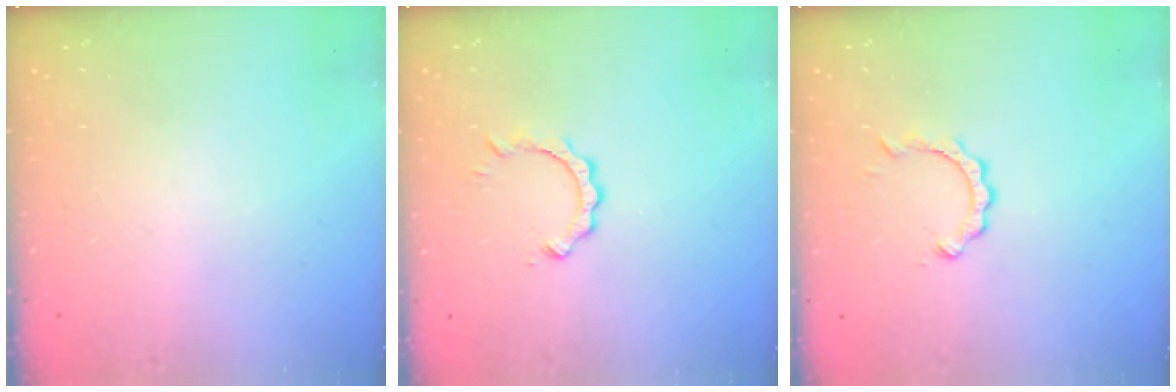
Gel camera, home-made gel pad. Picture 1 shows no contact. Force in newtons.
{"total": 2.3, "press": 2.3, "slide": 0.2}
{"total": 2.8, "press": 2.8, "slide": 0.4}